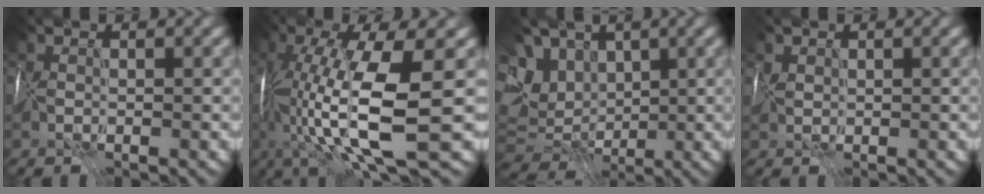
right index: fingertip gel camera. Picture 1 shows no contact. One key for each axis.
{"total": 11.2, "fx": -1.9, "fy": 2.3, "fz": 10.8, "tx": -0.186, "ty": -0.013, "tz": -0.027}
{"total": 9.3, "fx": 1.8, "fy": 7.4, "fz": 5.3, "tx": -0.103, "ty": 0.005, "tz": 0.032}
{"total": 0.7, "fx": 0.6, "fy": 0.1, "fz": -0.3, "tx": 0.013, "ty": -0.001, "tz": 0.012}